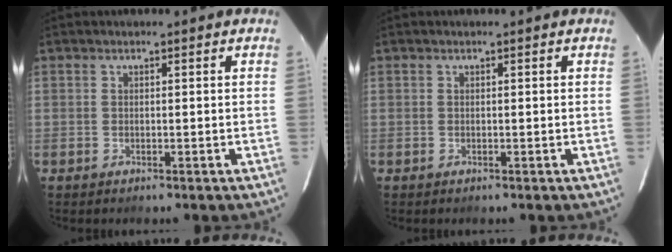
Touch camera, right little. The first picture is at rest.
{"total": 0.0}